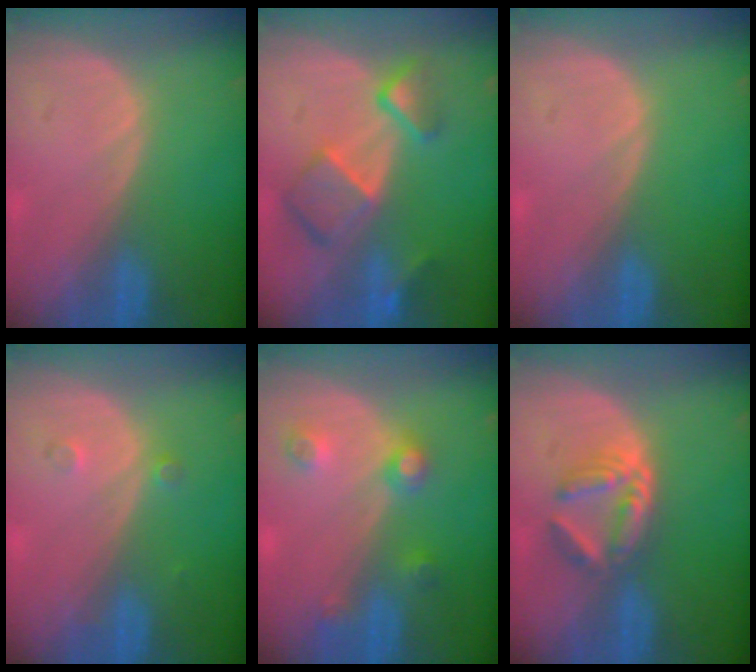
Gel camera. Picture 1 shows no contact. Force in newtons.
{"total": 7.9, "press": 6.8, "slide": 3.9}
{"total": 0.0}
{"total": 1.5, "press": 1.2, "slide": 0.8}
{"total": 4.4, "press": 3.9, "slide": 2.1}
{"total": 6.0, "press": 5.2, "slide": 3.1}